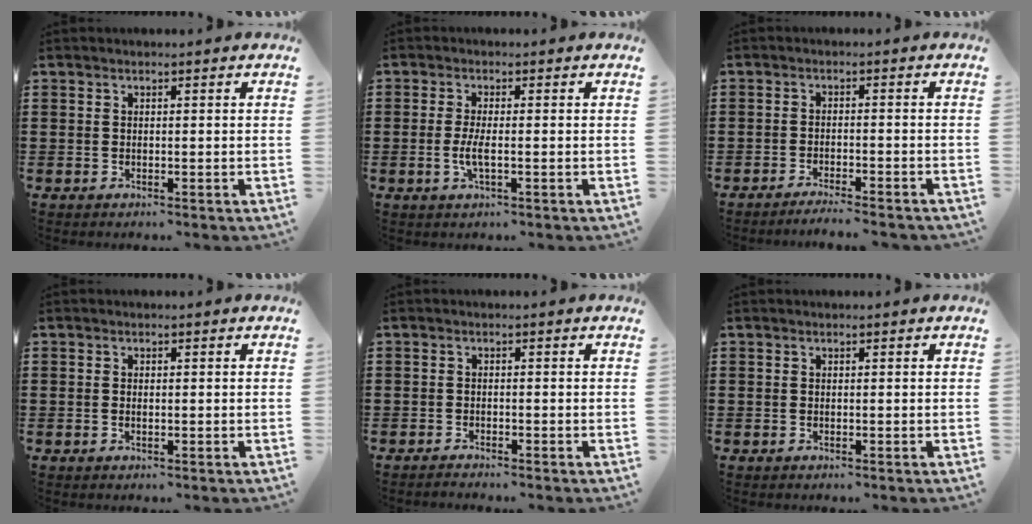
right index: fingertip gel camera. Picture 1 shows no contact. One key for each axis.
{"total": 3.2, "fx": -0.6, "fy": 0.6, "fz": 3.1, "tx": -0.068, "ty": -0.006, "tz": -0.017}
{"total": 2.3, "fx": -2.2, "fy": -0.2, "fz": 0.5, "tx": -0.013, "ty": 0.001, "tz": -0.045}
{"total": 0.6, "fx": 0.0, "fy": 0.3, "fz": 0.5, "tx": -0.011, "ty": -0.001, "tz": -0.001}
{"total": 1.0, "fx": -1.0, "fy": 0.0, "fz": 0.0, "tx": -0.003, "ty": 0.001, "tz": -0.020}
{"total": 0.0}